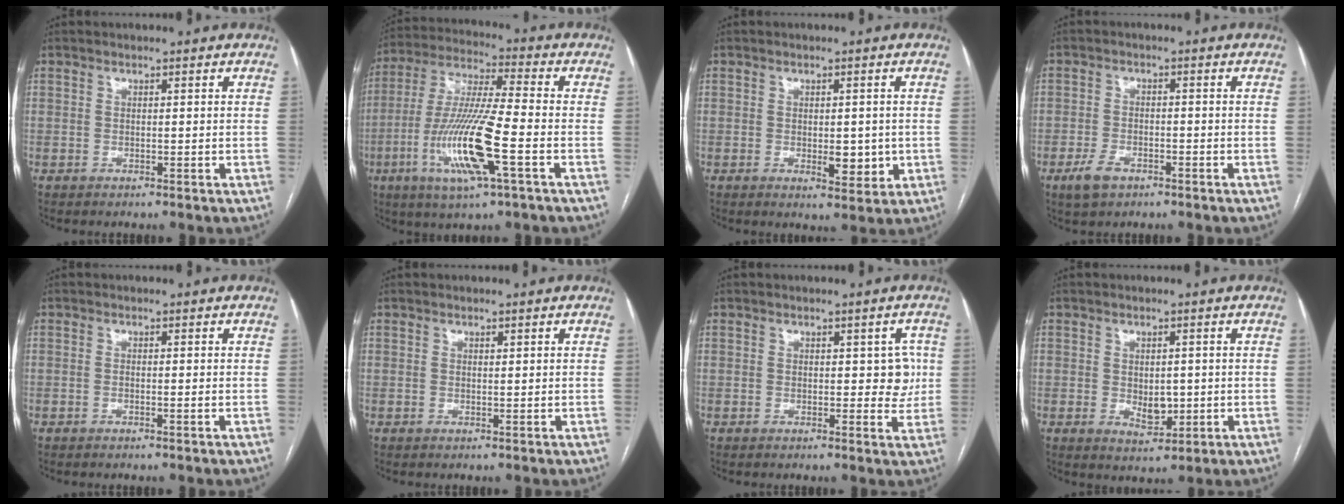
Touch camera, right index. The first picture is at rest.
{"total": 15.6, "force": [-5.0, 0.9, 14.8], "torque": [-0.304, -0.015, -0.095]}
{"total": 4.4, "force": [-0.6, 2.1, 3.8], "torque": [-0.048, -0.006, -0.001]}
{"total": 4.0, "force": [-2.3, 2.2, 2.3], "torque": [-0.047, -0.001, -0.039]}
{"total": 0.6, "force": [-0.2, 0.0, 0.6], "torque": [-0.011, 0.000, -0.003]}
{"total": 0.6, "force": [0.3, 0.2, 0.4], "torque": [-0.005, -0.003, 0.005]}
{"total": 4.1, "force": [0.6, 2.3, 3.3], "torque": [-0.027, 0.007, 0.010]}
{"total": 3.9, "force": [-0.2, 2.4, 3.1], "torque": [-0.046, -0.005, 0.007]}